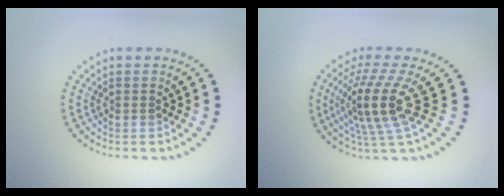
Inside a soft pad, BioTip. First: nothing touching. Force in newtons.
{"total": 5.1, "press": 3.7, "slide": 3.5}